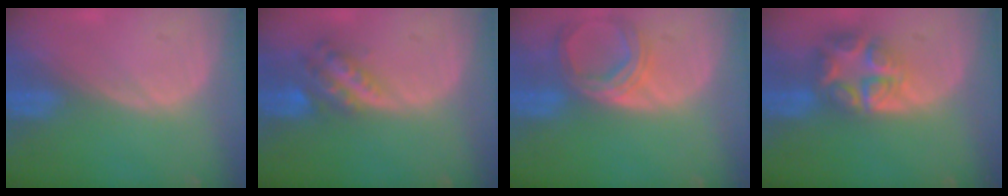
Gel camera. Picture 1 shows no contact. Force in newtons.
{"total": 6.0, "press": 5.2, "slide": 2.9}
{"total": 6.9, "press": 6.3, "slide": 2.8}
{"total": 8.0, "press": 7.0, "slide": 3.8}